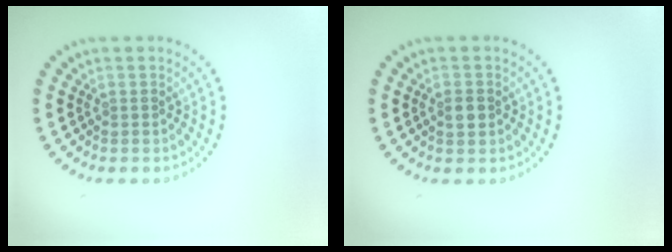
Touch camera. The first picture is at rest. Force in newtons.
{"total": 1.5, "press": 1.4, "slide": 0.3}